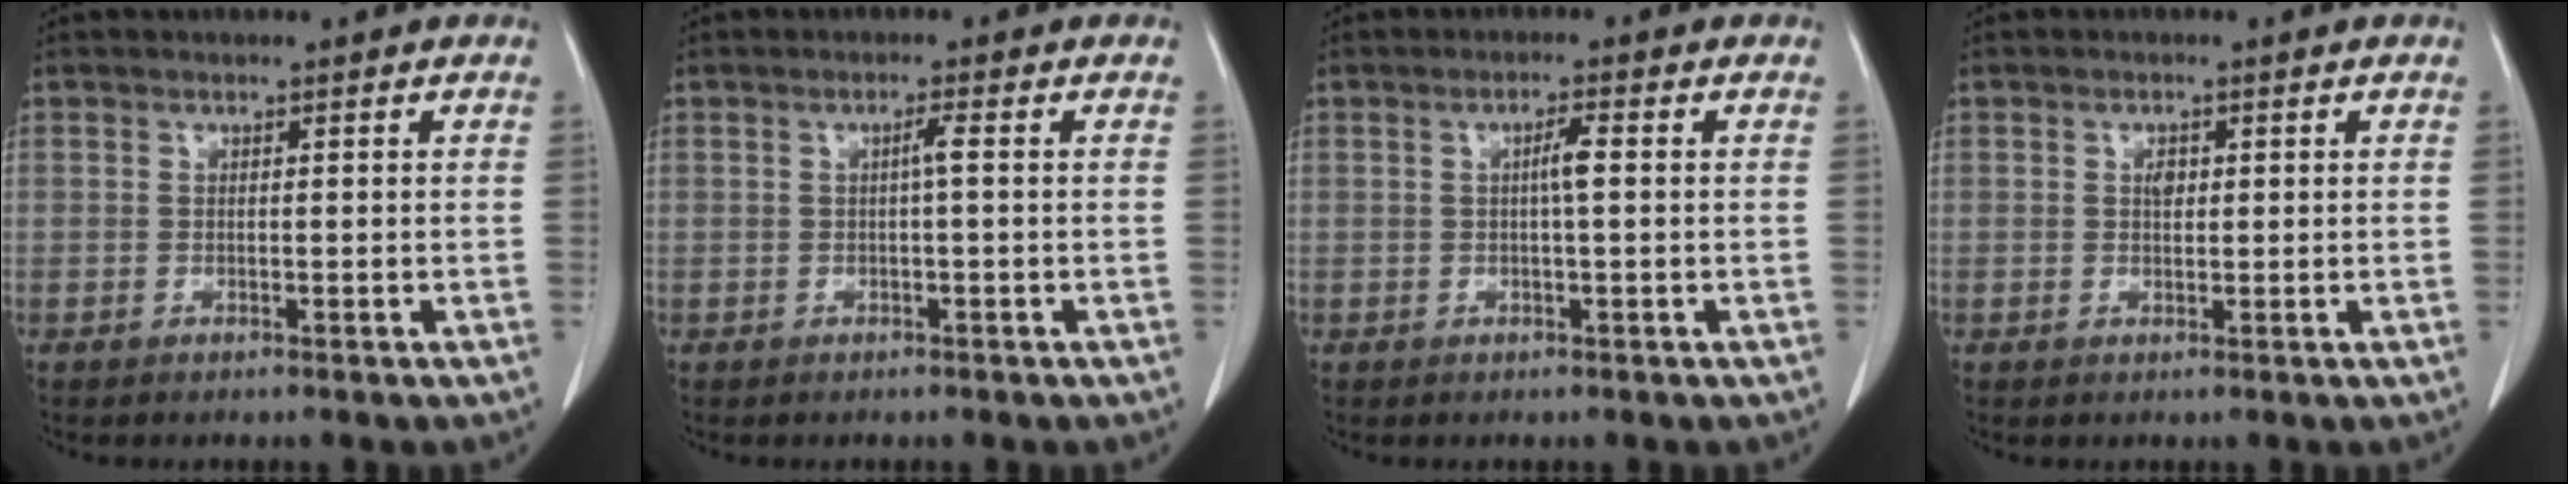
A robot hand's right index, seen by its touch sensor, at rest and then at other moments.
{"total": 1.3, "force": [0.0, -0.1, 1.3], "torque": [-0.025, 0.002, 0.000]}
{"total": 2.4, "force": [0.2, 0.1, 2.4], "torque": [-0.044, 0.002, 0.002]}
{"total": 1.5, "force": [0.4, 1.0, 1.1], "torque": [-0.017, 0.000, 0.007]}